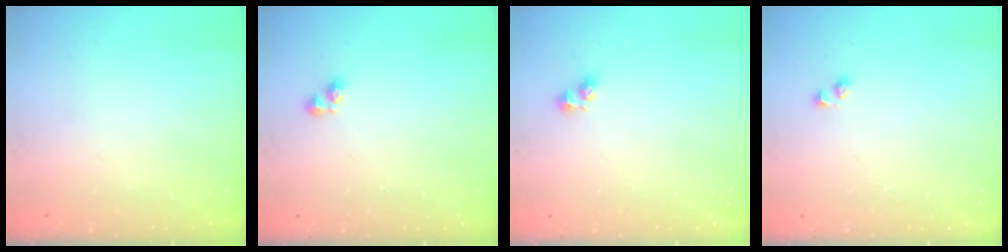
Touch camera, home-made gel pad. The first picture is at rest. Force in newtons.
{"total": 2.8, "press": 2.8, "slide": 0.4}
{"total": 2.4, "press": 2.4, "slide": 0.2}
{"total": 2.1, "press": 1.7, "slide": 1.2}